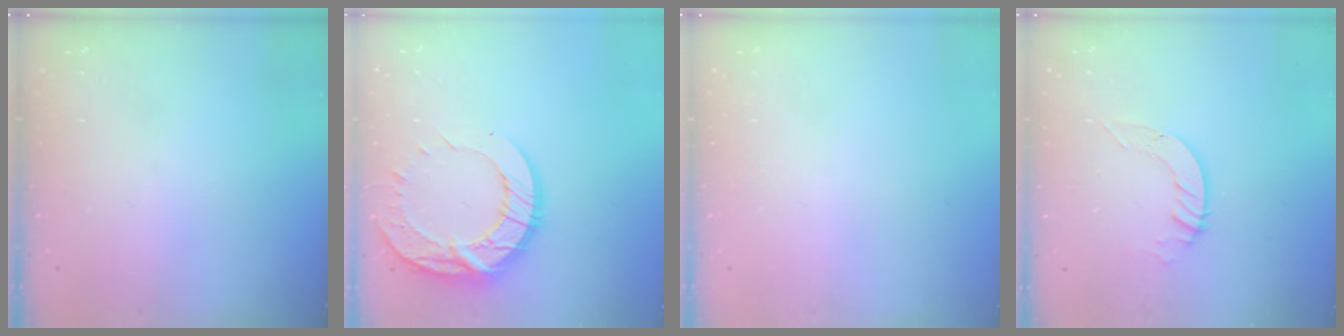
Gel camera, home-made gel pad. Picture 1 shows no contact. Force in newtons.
{"total": 15.6, "press": 15.6, "slide": 1.2}
{"total": 0.0}
{"total": 4.0, "press": 4.0, "slide": 0.2}